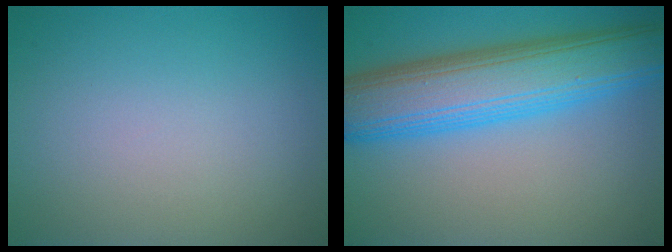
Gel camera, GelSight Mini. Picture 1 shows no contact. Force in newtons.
{"total": 9.6, "press": 9.6, "slide": 0.1}